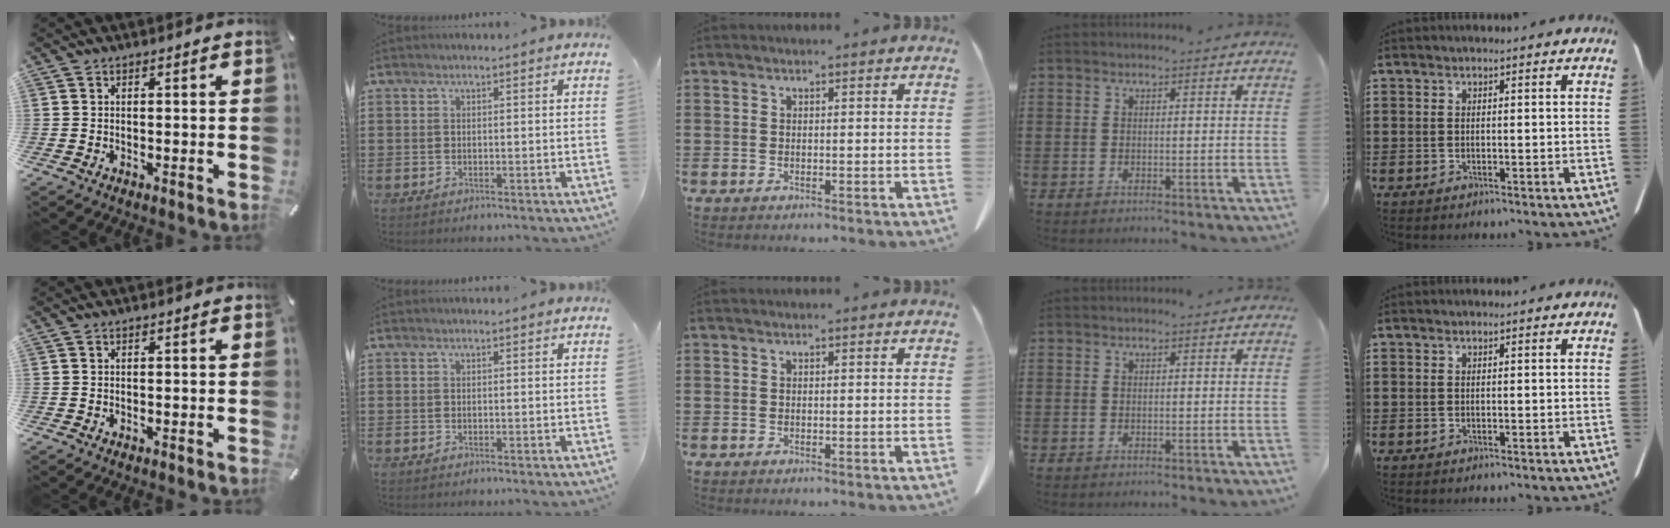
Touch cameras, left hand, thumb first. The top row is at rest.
{}